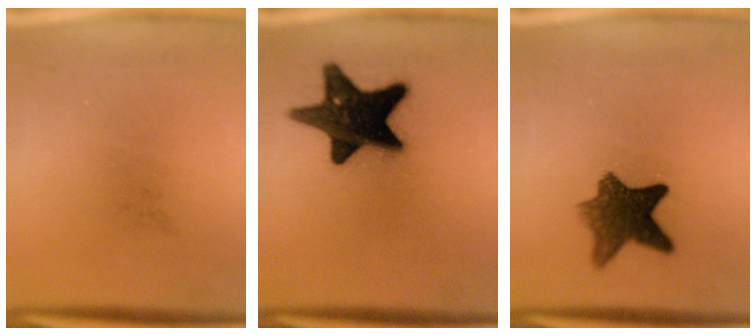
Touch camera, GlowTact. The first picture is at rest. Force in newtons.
{"total": 16.2}
{"total": 8.3}